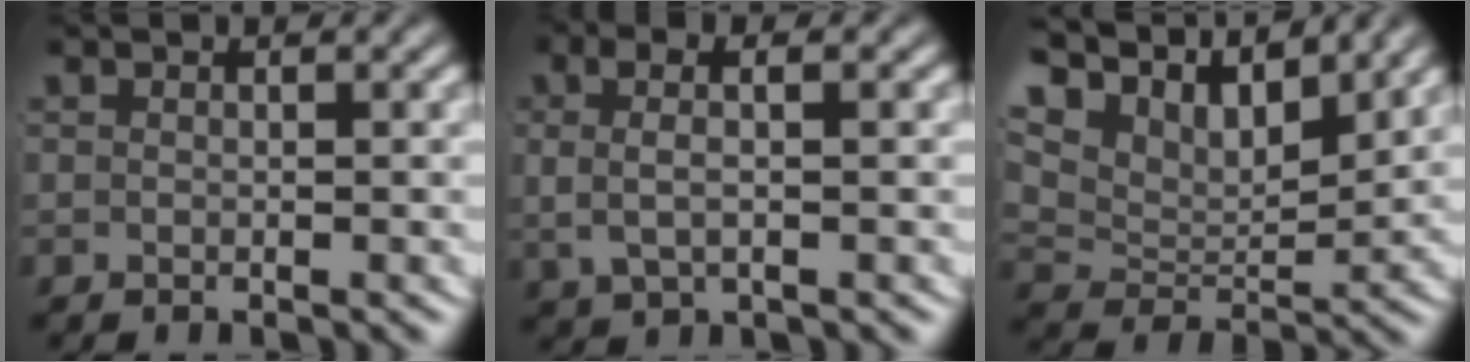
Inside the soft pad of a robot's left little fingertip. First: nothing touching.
{"total": 4.0, "force": [0.6, 2.1, 3.3], "torque": [-0.063, 0.005, 0.012]}
{"total": 10.9, "force": [6.1, 6.2, 6.5], "torque": [-0.127, 0.018, 0.092]}